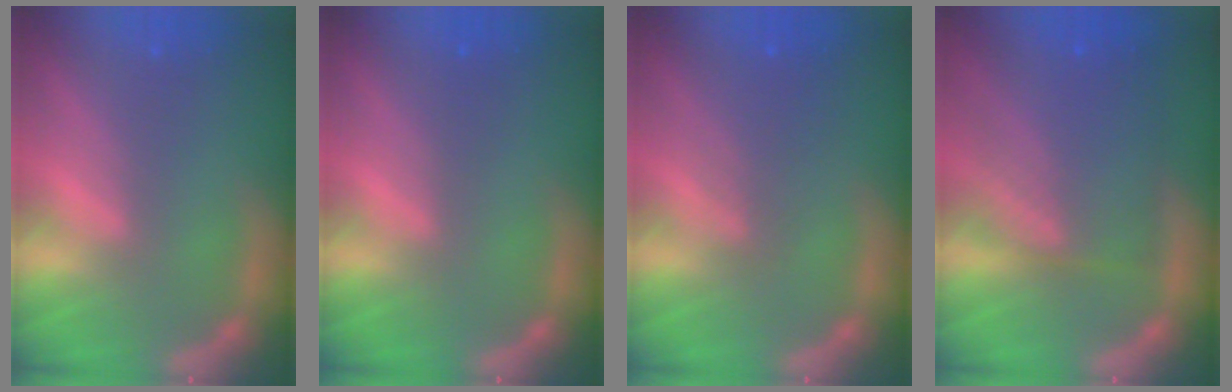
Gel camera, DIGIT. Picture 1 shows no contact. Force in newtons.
{"total": 0.9}
{"total": 3.6}
{"total": 9.0}